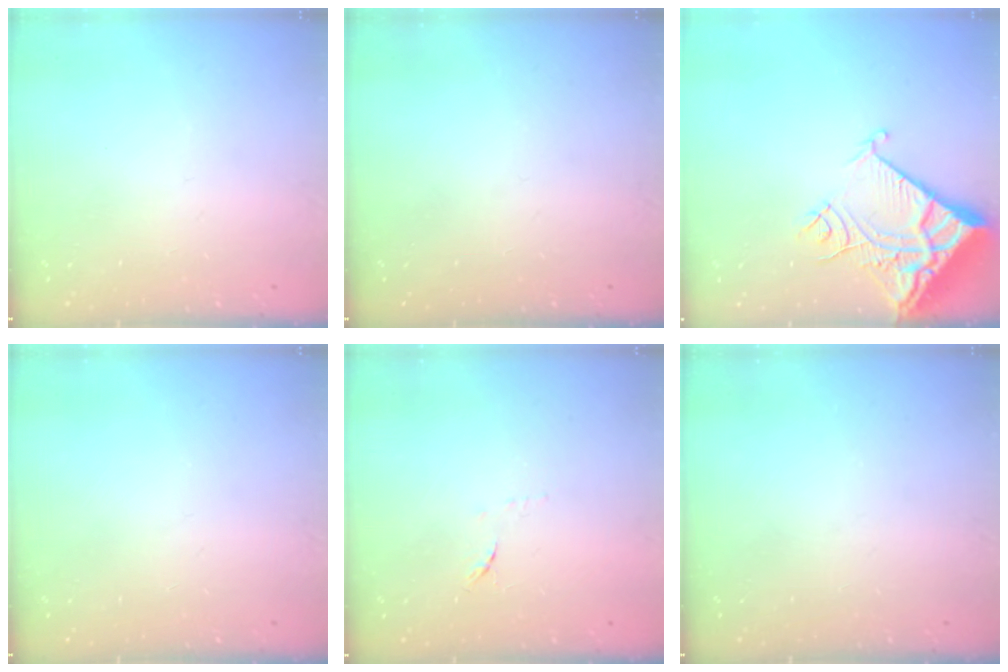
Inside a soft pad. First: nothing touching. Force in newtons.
{"total": 0.0}
{"total": 13.1, "press": 13.0, "slide": 1.7}
{"total": 0.0}
{"total": 6.2, "press": 6.1, "slide": 0.9}
{"total": 0.0}